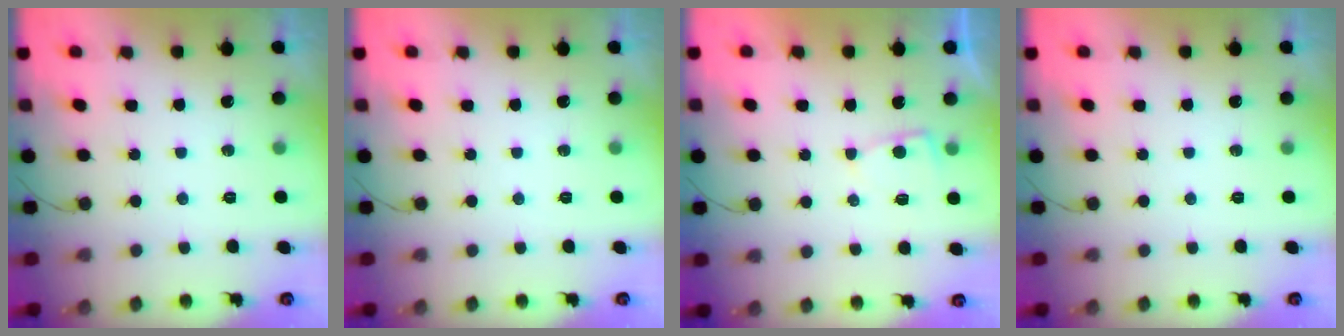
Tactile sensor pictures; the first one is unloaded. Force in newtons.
{"total": 0.0}
{"total": 3.2, "press": 3.2, "slide": 0.2}
{"total": 0.0}